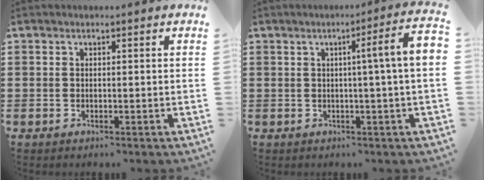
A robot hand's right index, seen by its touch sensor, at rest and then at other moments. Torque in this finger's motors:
{"motor_torque": [1.28, -0.12, 0.40, 0.13]}